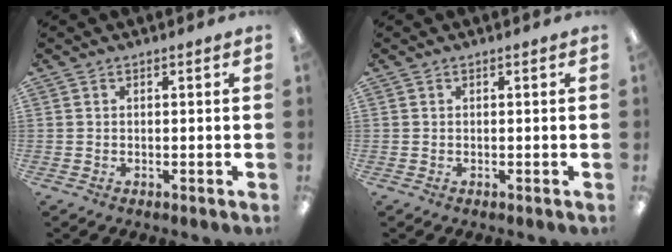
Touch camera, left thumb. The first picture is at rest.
{"total": 0.0}